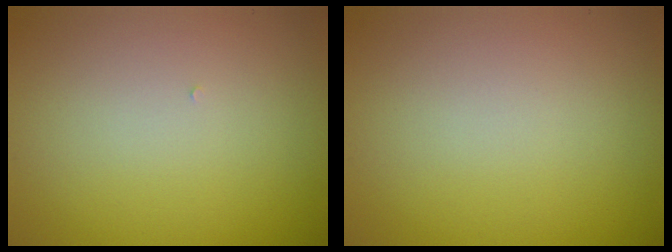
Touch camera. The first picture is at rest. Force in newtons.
{"total": 0.0}